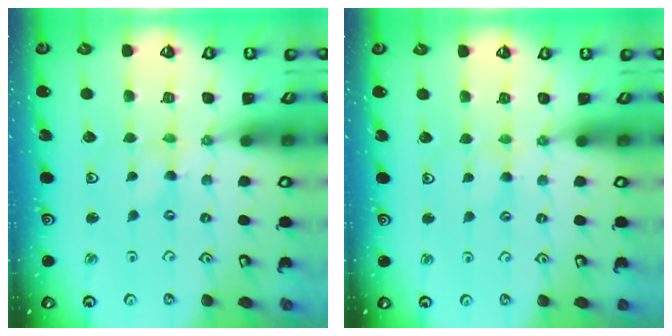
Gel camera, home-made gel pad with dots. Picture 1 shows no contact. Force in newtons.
{"total": 1.7, "press": 1.6, "slide": 0.3}